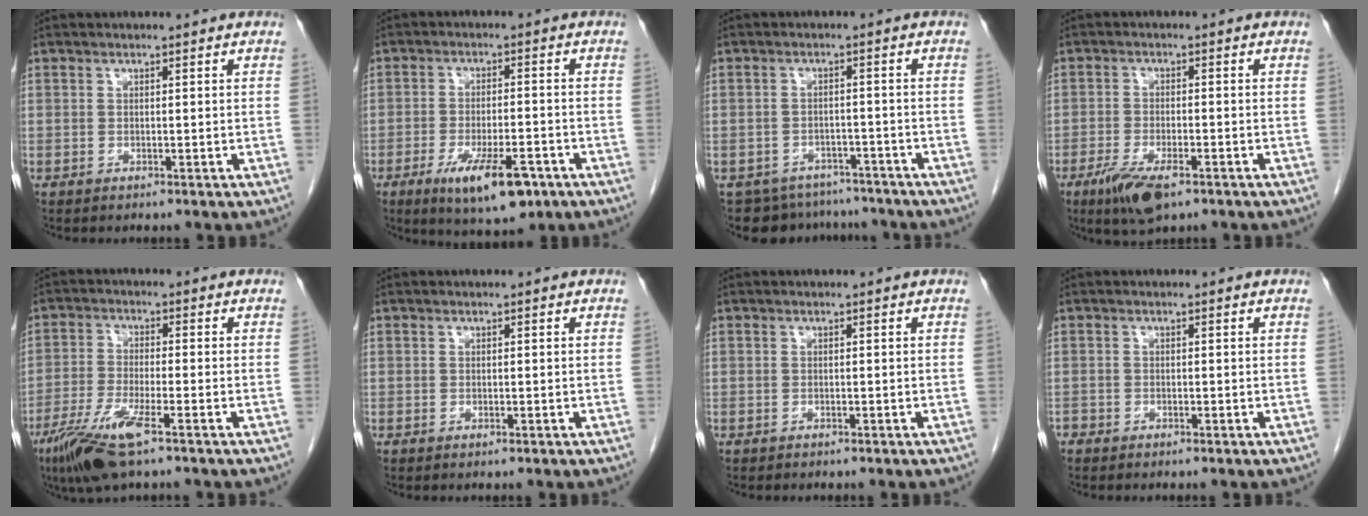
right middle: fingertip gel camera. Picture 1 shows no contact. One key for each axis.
{"total": 9.7, "fx": -5.2, "fy": 2.9, "fz": 7.7, "tx": -0.131, "ty": -0.014, "tz": -0.076}
{"total": 9.0, "fx": -8.1, "fy": 4.0, "fz": 0.5, "tx": -0.005, "ty": 0.014, "tz": -0.099}
{"total": 7.1, "fx": -4.3, "fy": 2.1, "fz": 5.3, "tx": -0.099, "ty": -0.013, "tz": -0.070}
{"total": 8.7, "fx": -5.2, "fy": 1.0, "fz": 6.9, "tx": -0.145, "ty": -0.021, "tz": -0.096}
{"total": 0.0}
{"total": 0.0}
{"total": 1.0, "fx": -0.8, "fy": 0.5, "fz": 0.1, "tx": -0.004, "ty": 0.001, "tz": -0.017}